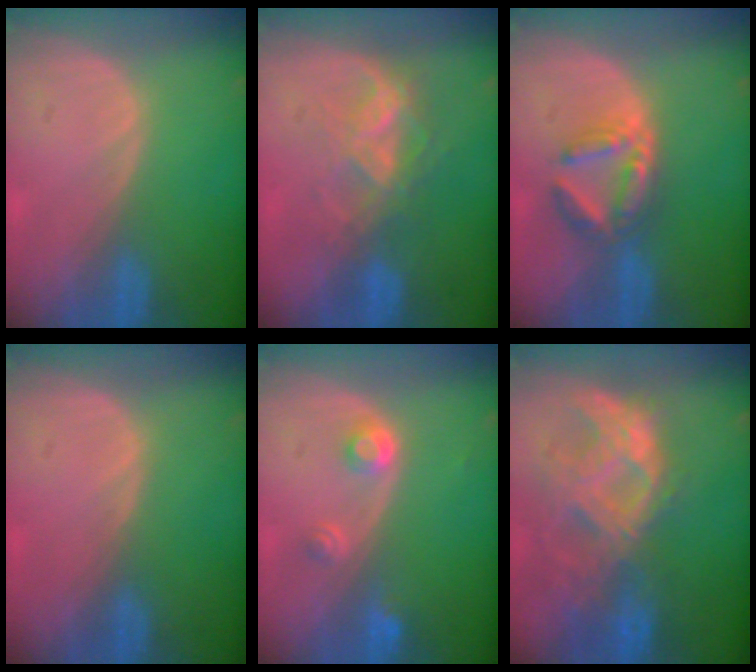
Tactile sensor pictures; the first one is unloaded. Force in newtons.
{"total": 6.8, "press": 5.9, "slide": 3.4}
{"total": 6.0, "press": 5.7, "slide": 1.8}
{"total": 0.0}
{"total": 3.0, "press": 2.8, "slide": 0.9}
{"total": 10.8, "press": 9.3, "slide": 5.4}